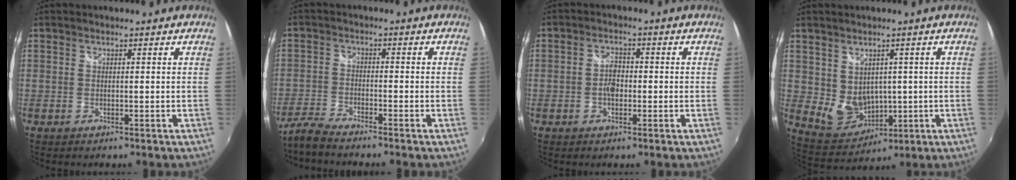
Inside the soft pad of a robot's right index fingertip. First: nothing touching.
{"total": 4.9, "force": [-4.5, 0.4, 1.9], "torque": [-0.055, -0.006, -0.095]}
{"total": 2.9, "force": [-0.7, 1.9, 2.1], "torque": [-0.038, 0.011, -0.012]}
{"total": 7.2, "force": [0.8, 6.1, 3.7], "torque": [-0.073, -0.003, 0.040]}